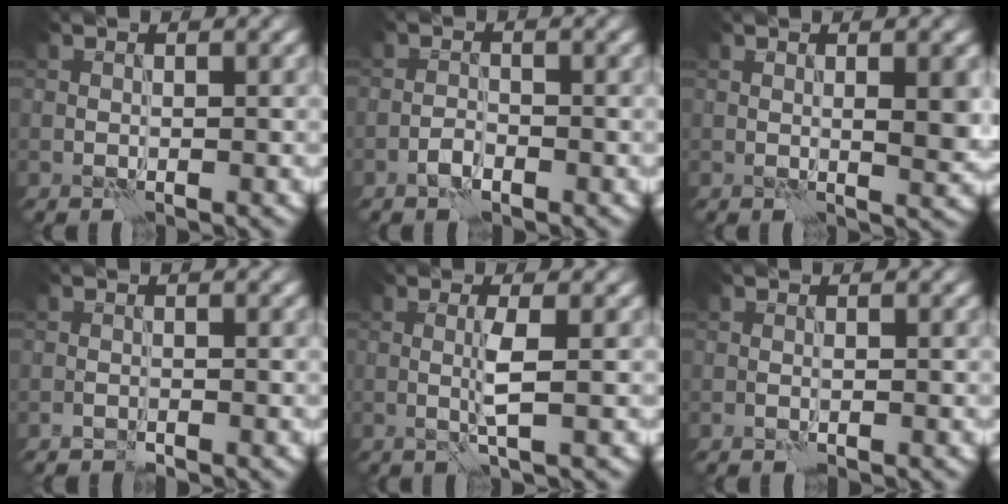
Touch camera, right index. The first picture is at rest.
{"total": 1.3, "force": [-0.9, 0.5, 0.8], "torque": [-0.016, 0.004, -0.020]}
{"total": 2.7, "force": [0.3, 0.6, 2.6], "torque": [-0.042, -0.003, 0.008]}
{"total": 0.5, "force": [-0.5, 0.1, 0.0], "torque": [-0.001, 0.003, -0.012]}
{"total": 2.0, "force": [0.1, -0.1, 2.0], "torque": [-0.045, 0.000, 0.000]}
{"total": 0.0}